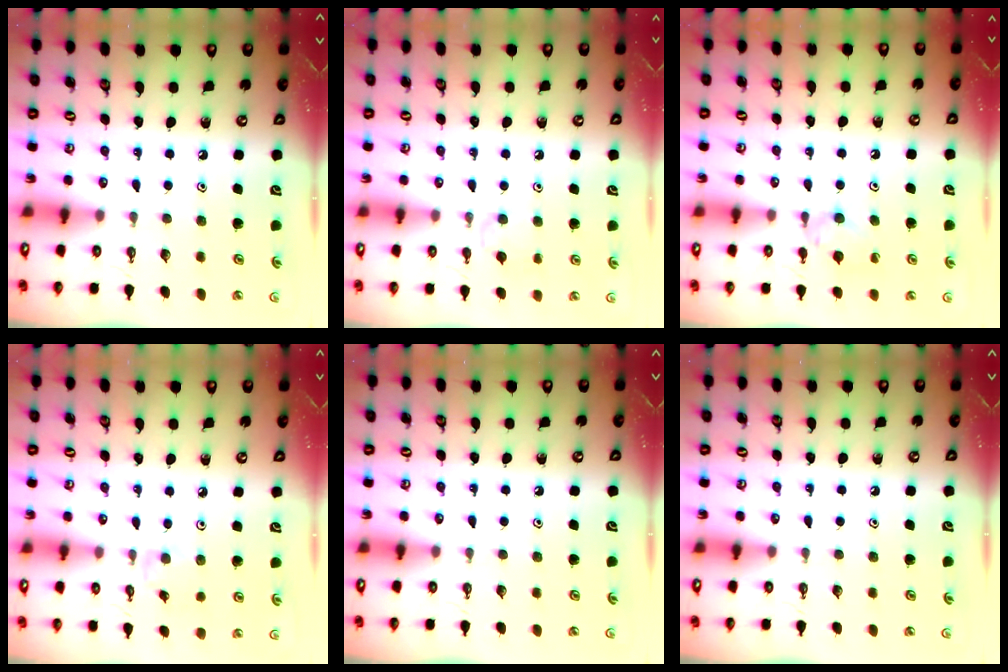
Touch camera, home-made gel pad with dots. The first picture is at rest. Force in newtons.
{"total": 4.8, "press": 4.7, "slide": 0.8}
{"total": 6.9, "press": 6.8, "slide": 0.9}
{"total": 1.1, "press": 1.0, "slide": 0.4}
{"total": 0.0}
{"total": 0.0}